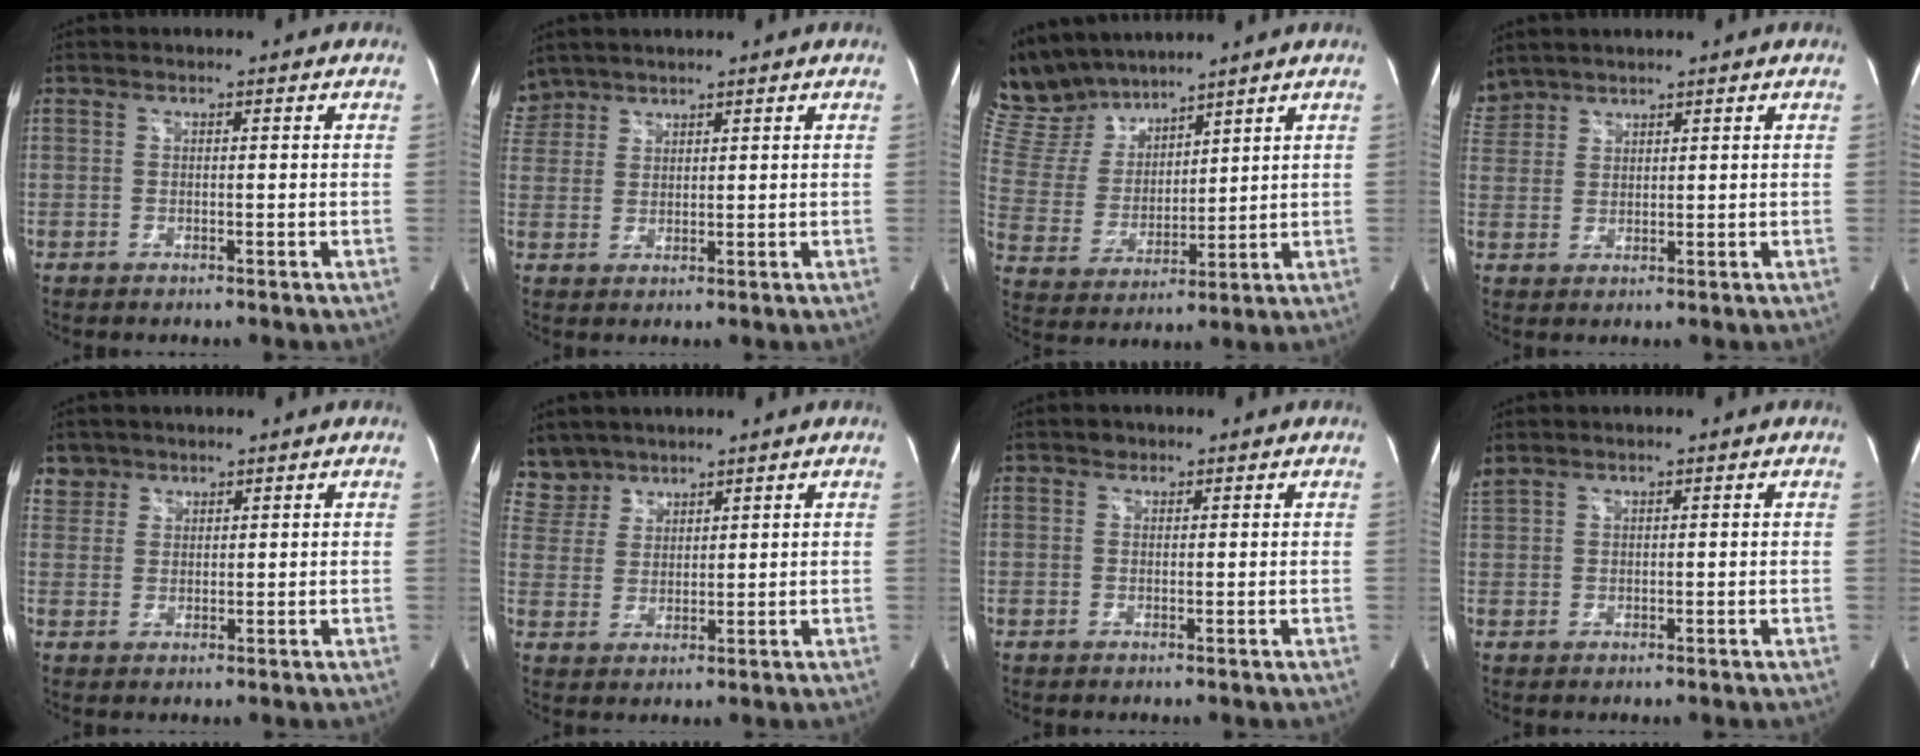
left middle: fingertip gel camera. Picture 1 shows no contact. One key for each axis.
{"total": 4.3, "fx": 3.8, "fy": 2.1, "fz": -0.2, "tx": 0.004, "ty": 0.015, "tz": 0.081}
{"total": 11.4, "fx": 10.5, "fy": 3.3, "fz": 2.8, "tx": -0.079, "ty": 0.018, "tz": 0.221}
{"total": 4.1, "fx": 3.8, "fy": 1.6, "fz": -0.1, "tx": -0.006, "ty": 0.017, "tz": 0.083}
{"total": 3.1, "fx": 2.3, "fy": 2.0, "fz": -0.4, "tx": 0.015, "ty": 0.005, "tz": 0.043}
{"total": 5.2, "fx": 4.7, "fy": 2.3, "fz": -0.5, "tx": 0.009, "ty": 0.006, "tz": 0.103}
{"total": 0.8, "fx": 0.6, "fy": 0.5, "fz": 0.1, "tx": -0.001, "ty": -0.002, "tz": 0.007}
{"total": 1.8, "fx": 1.7, "fy": 0.2, "fz": 0.7, "tx": -0.032, "ty": 0.023, "tz": 0.043}